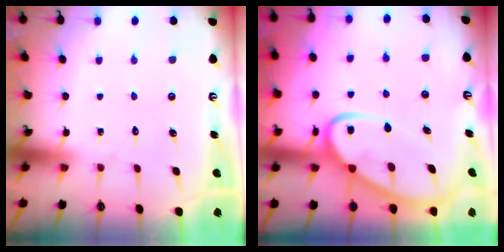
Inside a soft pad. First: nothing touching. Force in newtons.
{"total": 12.0, "press": 11.9, "slide": 1.1}